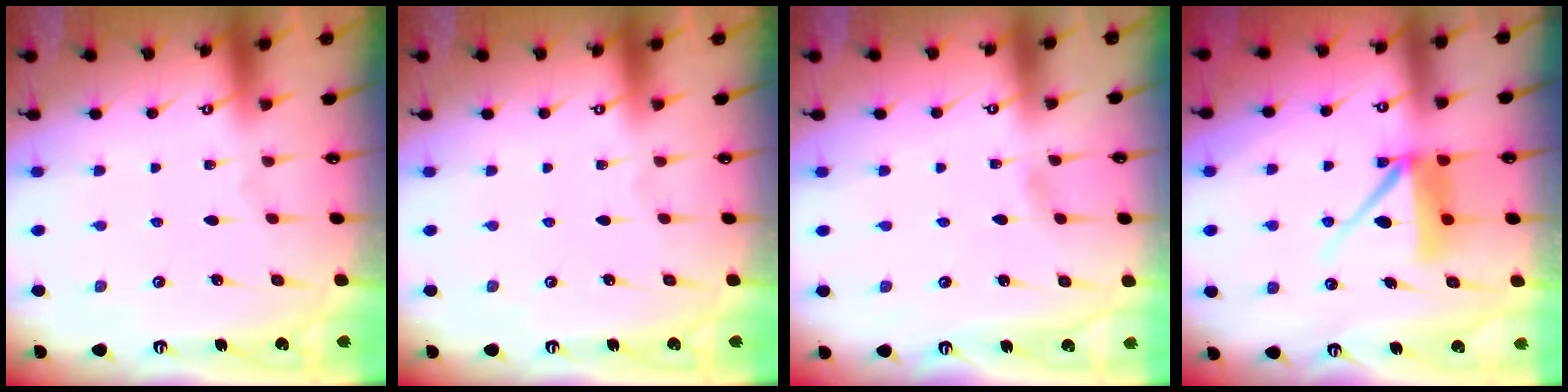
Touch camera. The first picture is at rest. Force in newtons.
{"total": 0.0}
{"total": 2.3, "press": 2.3, "slide": 0.3}
{"total": 9.3, "press": 9.3, "slide": 1.1}